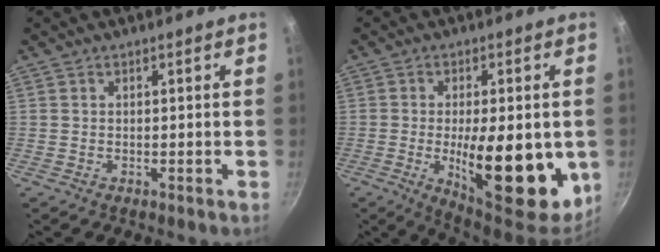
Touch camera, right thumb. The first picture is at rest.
{"total": 19.8, "force": [-3.2, 7.6, 18.0], "torque": [-0.231, -0.009, -0.035]}